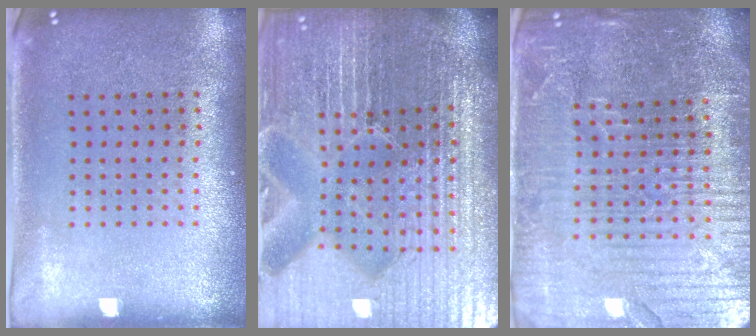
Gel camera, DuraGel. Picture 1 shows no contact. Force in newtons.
{"total": 7.3, "press": 6.3, "slide": 3.5}
{"total": 5.5, "press": 5.0, "slide": 2.3}